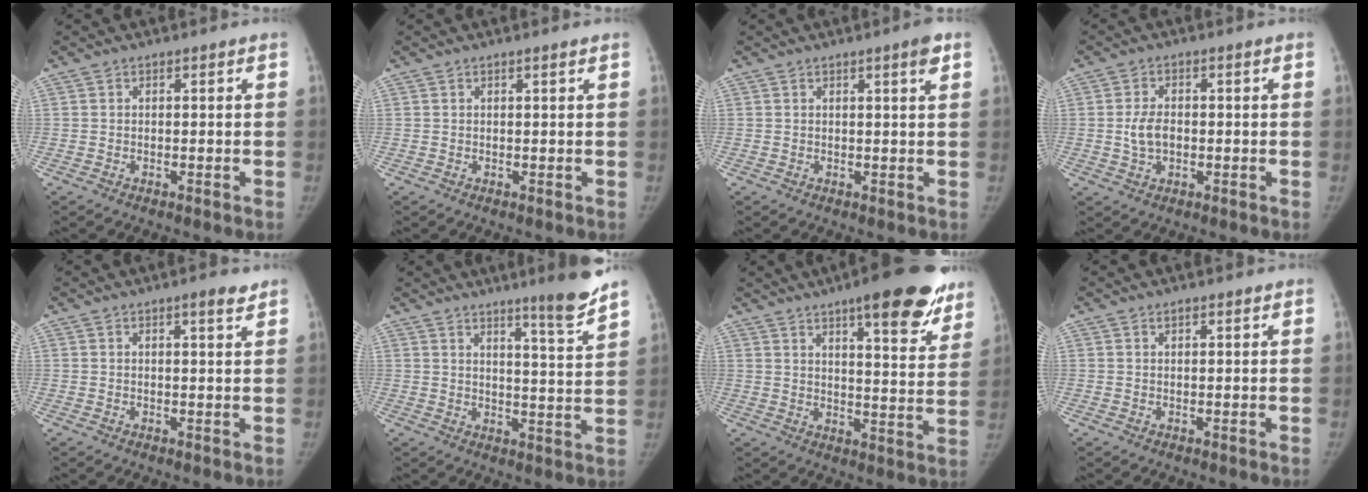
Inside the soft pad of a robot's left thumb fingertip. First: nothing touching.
{"total": 0.6, "force": [0.4, -0.1, 0.4], "torque": [-0.014, -0.003, 0.011]}
{"total": 2.5, "force": [1.4, 0.1, 2.1], "torque": [-0.032, -0.007, 0.019]}
{"total": 4.3, "force": [-0.3, 2.7, 3.4], "torque": [-0.065, 0.008, -0.004]}
{"total": 3.0, "force": [2.1, 0.5, 2.2], "torque": [-0.029, -0.013, 0.029]}
{"total": 9.1, "force": [7.1, -0.2, 5.8], "torque": [-0.075, -0.058, 0.101]}
{"total": 19.9, "force": [13.2, 5.3, 14.0], "torque": [-0.151, -0.056, 0.173]}
{"total": 1.2, "force": [1.0, 0.3, 0.6], "torque": [-0.011, -0.006, 0.016]}